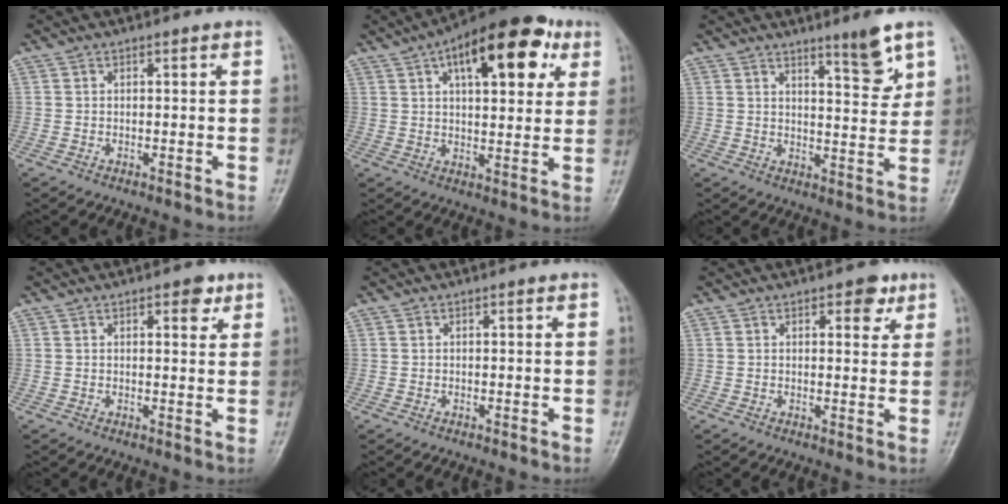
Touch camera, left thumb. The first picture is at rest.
{"total": 19.1, "force": [8.2, 8.6, 15.0], "torque": [-0.184, 0.001, 0.115]}
{"total": 6.5, "force": [4.5, 0.9, 4.7], "torque": [-0.058, -0.038, 0.068]}
{"total": 3.3, "force": [1.9, 1.5, 2.3], "torque": [-0.016, -0.007, 0.023]}
{"total": 0.0}
{"total": 4.0, "force": [2.2, 2.1, 2.6], "torque": [-0.014, -0.007, 0.024]}